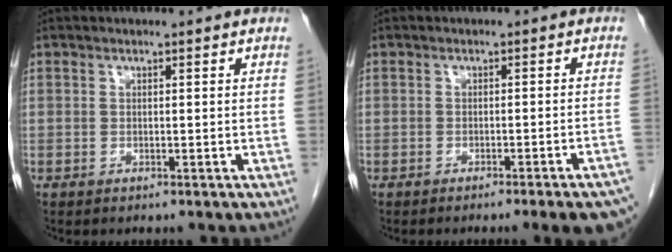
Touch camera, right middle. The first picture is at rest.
{"total": 8.2, "force": [-6.5, -0.3, 5.0], "torque": [-0.041, -0.010, -0.078]}